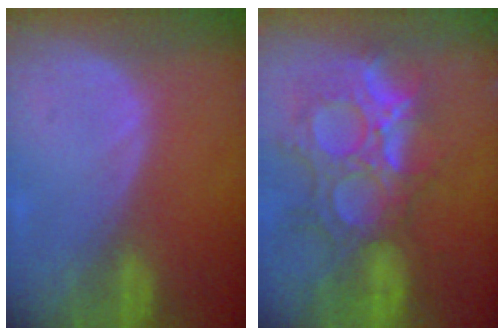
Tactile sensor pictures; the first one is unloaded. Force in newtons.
{"total": 13.3, "press": 11.4, "slide": 6.9}